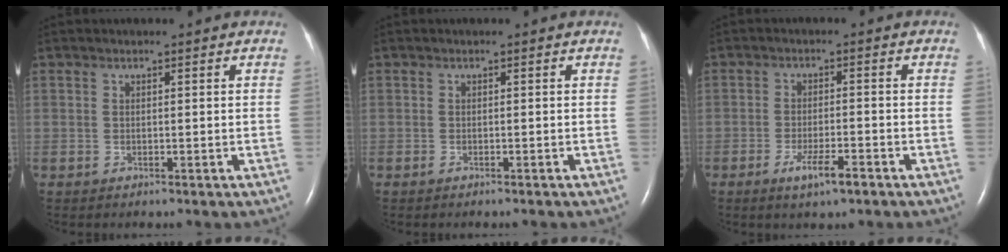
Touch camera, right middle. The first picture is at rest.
{"total": 0.7, "force": [-0.6, 0.1, 0.4], "torque": [-0.013, -0.003, -0.008]}
{"total": 4.4, "force": [-2.7, 0.6, 3.5], "torque": [-0.068, -0.005, -0.047]}